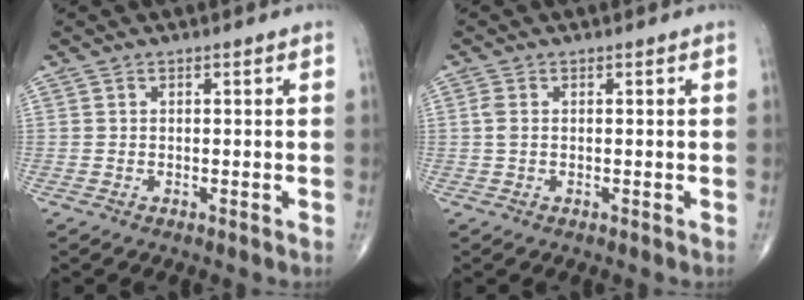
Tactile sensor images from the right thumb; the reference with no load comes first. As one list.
[{"total": 1.8, "force": [0.2, 1.0, 1.4], "torque": [-0.044, 0.004, 0.004]}]